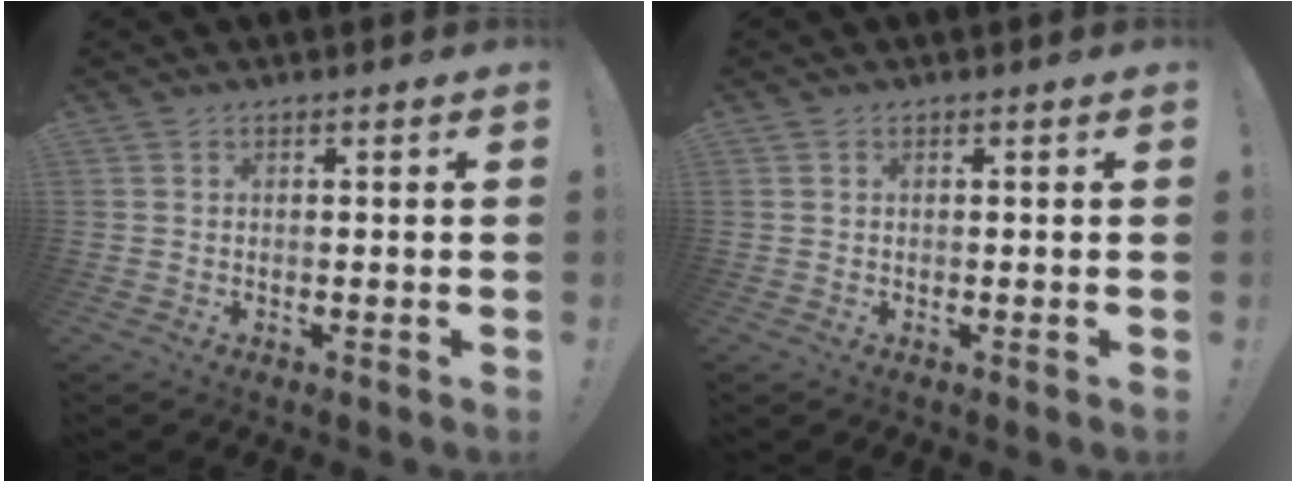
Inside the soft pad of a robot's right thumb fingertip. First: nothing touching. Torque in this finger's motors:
{"motor_torque": [0.07, -0.19, 0.19, -0.04, 0.07]}